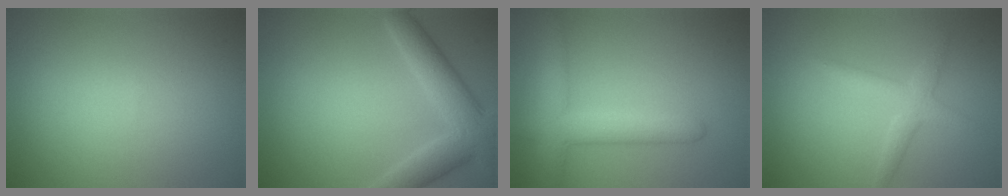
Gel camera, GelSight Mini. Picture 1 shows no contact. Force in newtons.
{"total": 5.4, "press": 5.4, "slide": 0.2}
{"total": 4.9, "press": 4.9, "slide": 0.3}
{"total": 2.2, "press": 2.2, "slide": 0.1}